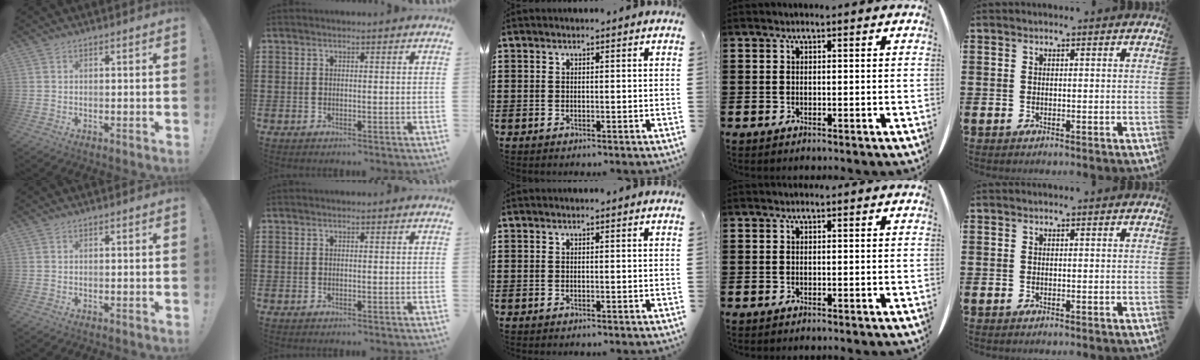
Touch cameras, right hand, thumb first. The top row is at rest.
{}